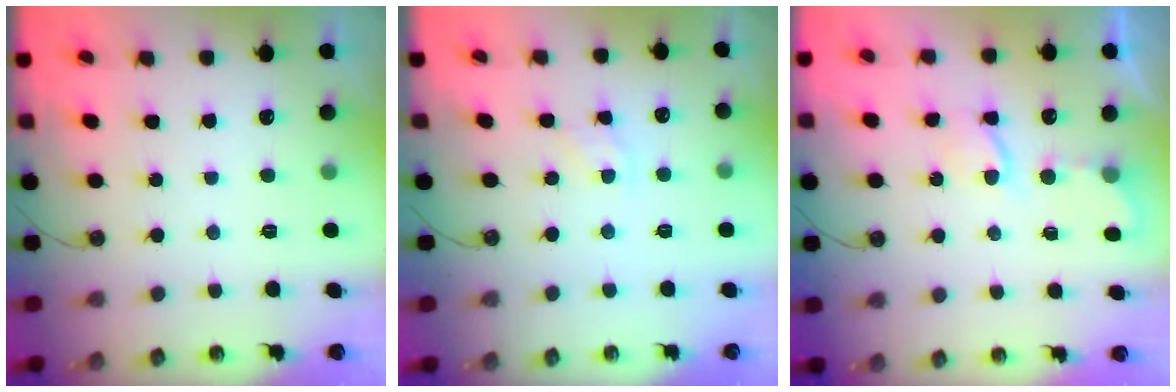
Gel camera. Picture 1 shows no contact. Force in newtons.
{"total": 5.0, "press": 5.0, "slide": 0.7}
{"total": 4.1, "press": 4.1, "slide": 0.4}